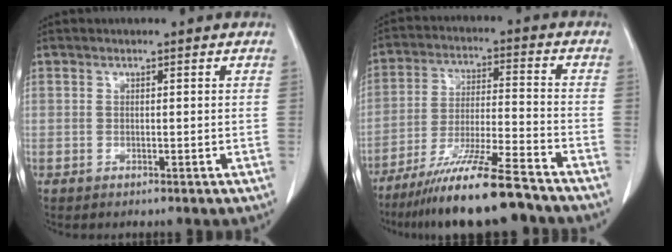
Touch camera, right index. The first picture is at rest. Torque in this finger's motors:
{"motor_torque": [1.09, -1.04, 0.61, 0.18]}